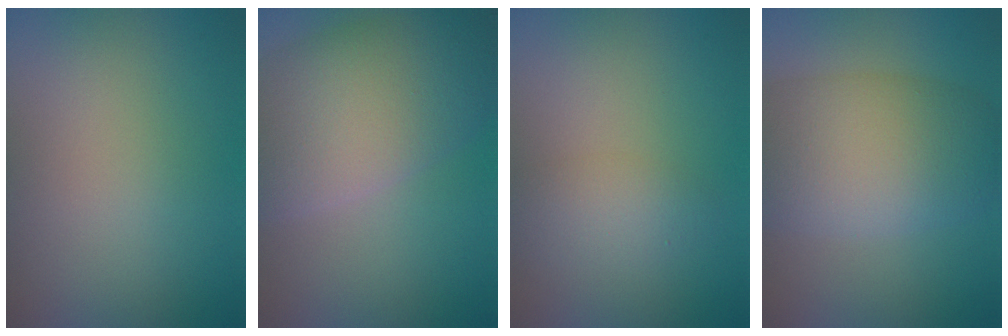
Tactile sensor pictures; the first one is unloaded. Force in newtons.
{"total": 10.4, "press": 10.4, "slide": 0.2}
{"total": 2.2, "press": 2.1, "slide": 0.2}
{"total": 8.8, "press": 8.8, "slide": 0.5}